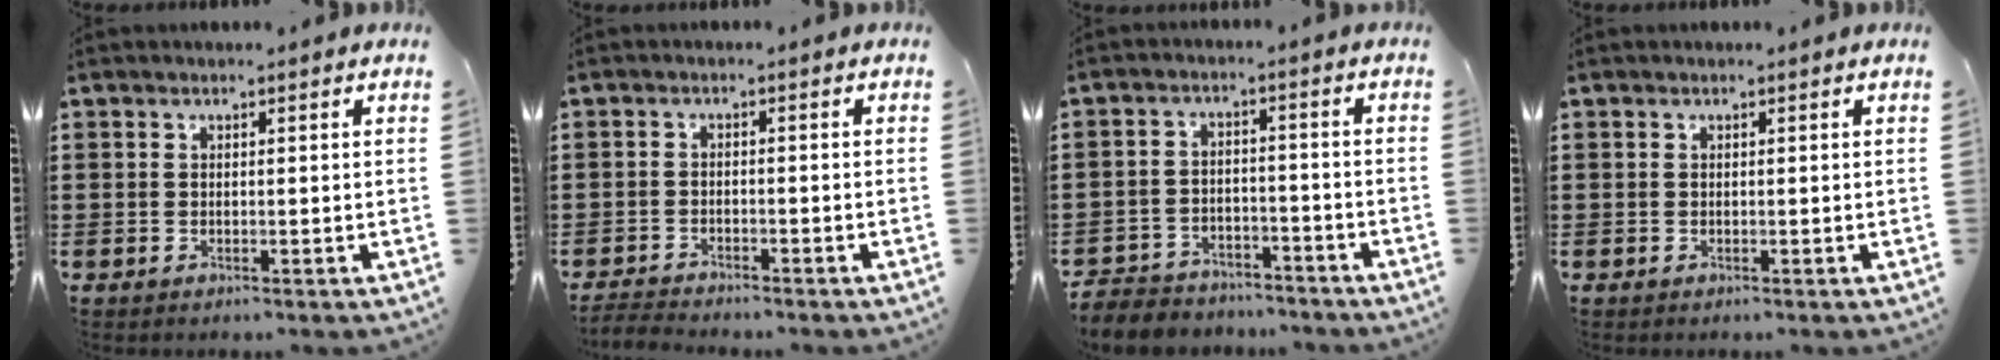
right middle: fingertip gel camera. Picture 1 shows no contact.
{"total": 2.4, "force": [-2.4, 0.1, 0.2], "torque": [-0.016, -0.004, -0.054]}
{"total": 4.8, "force": [-4.6, 1.0, 0.0], "torque": [-0.010, 0.007, -0.098]}
{"total": 0.0}